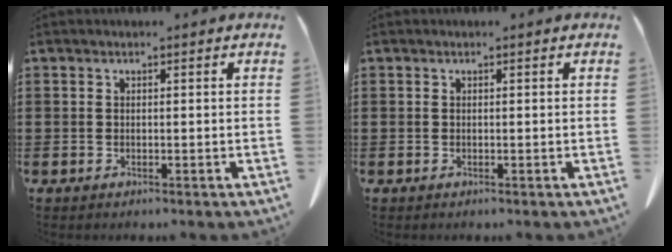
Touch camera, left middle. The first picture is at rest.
{"total": 0.0}